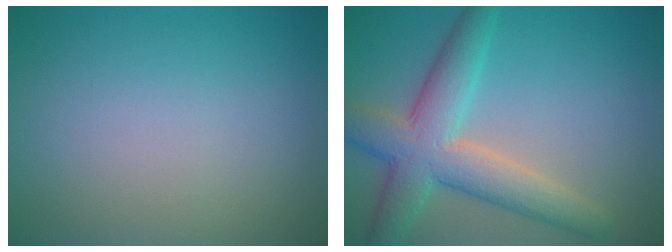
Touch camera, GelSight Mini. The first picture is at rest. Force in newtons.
{"total": 6.8, "press": 6.8, "slide": 0.1}